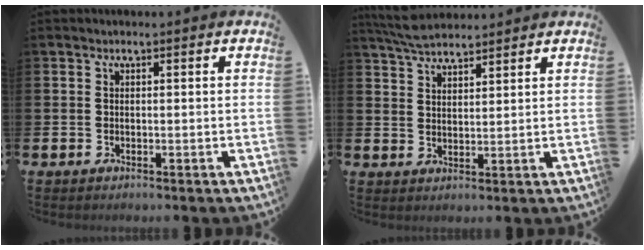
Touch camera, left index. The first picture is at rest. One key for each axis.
{"total": 4.9, "fx": 4.7, "fy": 0.8, "fz": 1.0, "tx": -0.024, "ty": -0.019, "tz": 0.085}